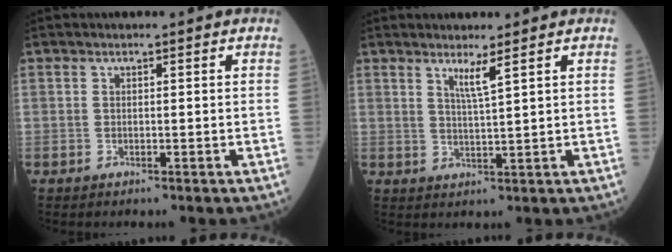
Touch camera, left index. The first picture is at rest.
{"total": 2.5, "force": [1.6, -0.8, 1.8], "torque": [-0.033, -0.016, 0.032]}